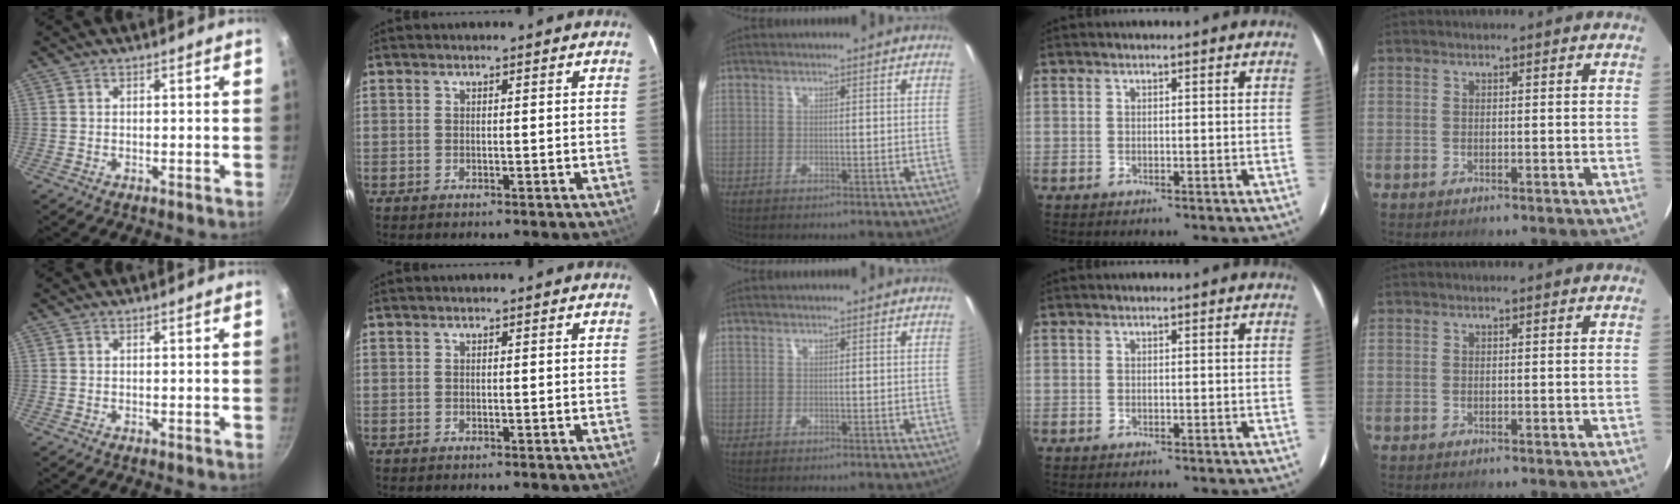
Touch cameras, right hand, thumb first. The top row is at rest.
{}